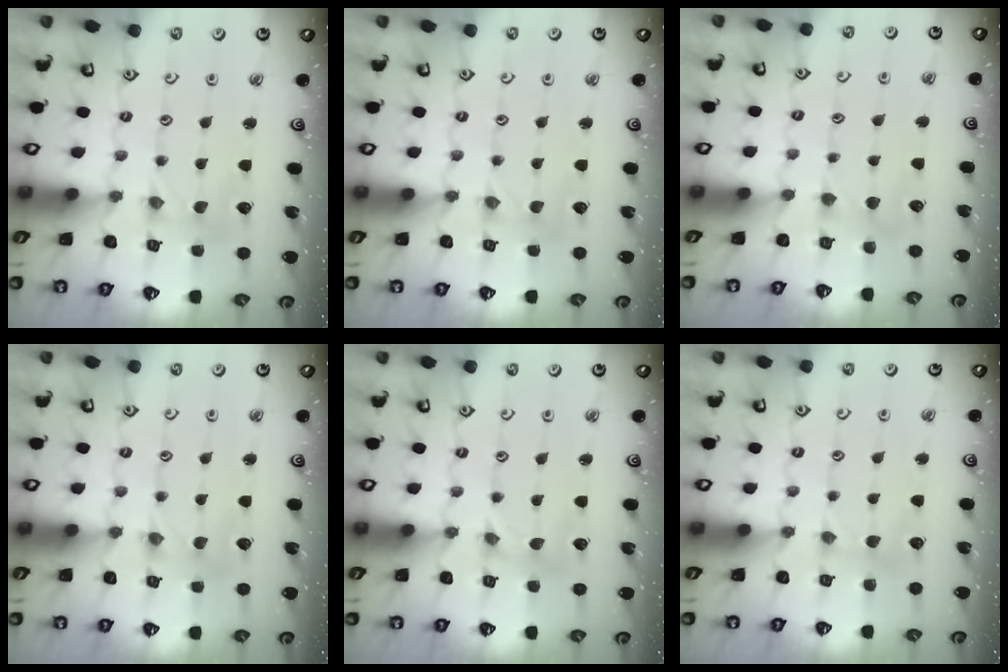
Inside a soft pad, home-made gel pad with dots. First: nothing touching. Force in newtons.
{"total": 0.0}
{"total": 3.7, "press": 3.7, "slide": 0.5}
{"total": 0.6, "press": 0.6, "slide": 0.1}
{"total": 0.0}
{"total": 3.2, "press": 3.2, "slide": 0.5}